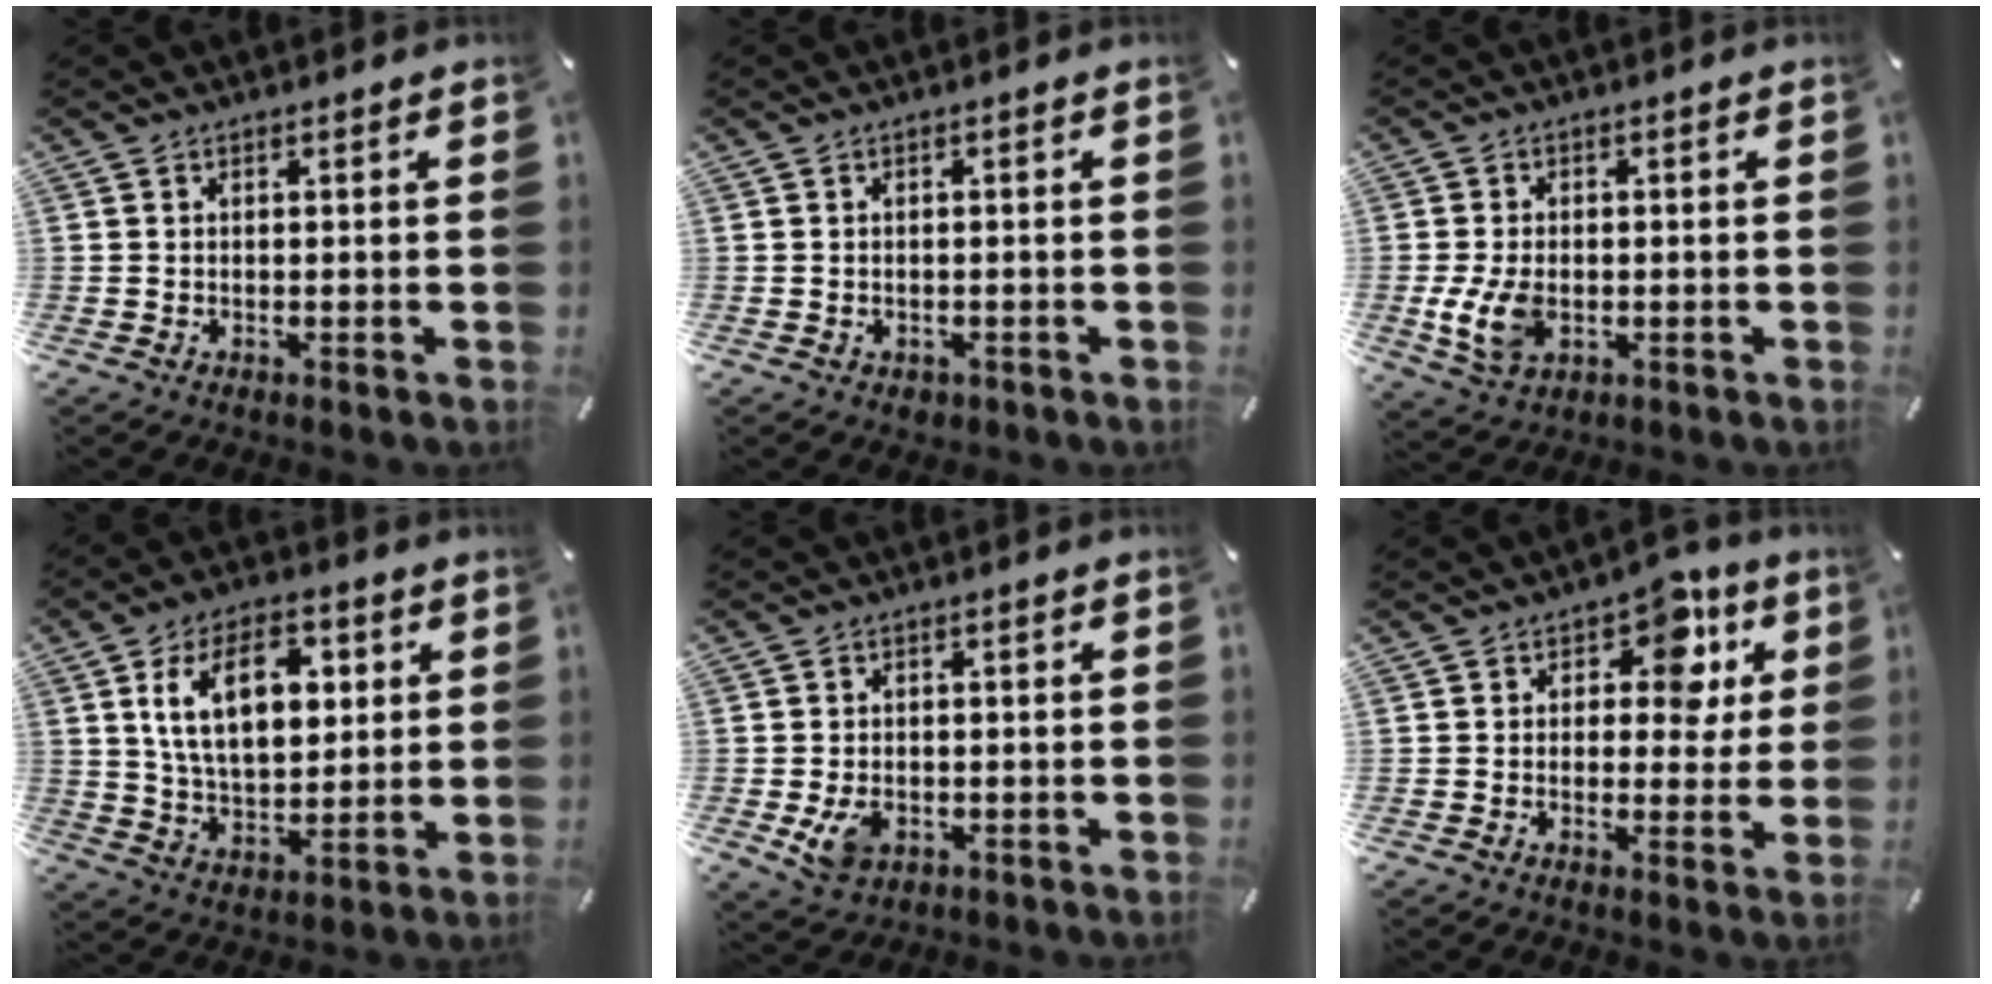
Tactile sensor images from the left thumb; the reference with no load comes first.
{"total": 1.2, "force": [-0.5, 1.1, 0.4], "torque": [-0.007, 0.004, -0.011]}
{"total": 7.7, "force": [-1.3, 5.3, 5.5], "torque": [-0.121, -0.002, -0.024]}
{"total": 15.3, "force": [4.9, 9.2, 11.1], "torque": [-0.201, 0.007, 0.083]}
{"total": 5.3, "force": [-1.2, 3.8, 3.4], "torque": [-0.059, -0.004, -0.024]}
{"total": 10.2, "force": [4.4, 6.5, 6.5], "torque": [-0.072, -0.021, 0.070]}